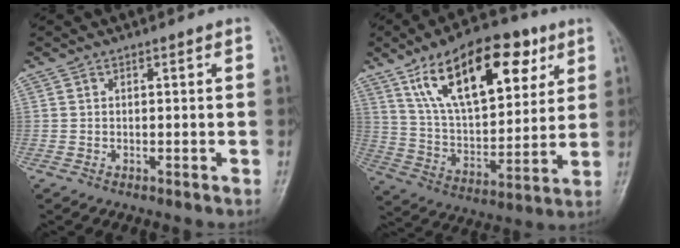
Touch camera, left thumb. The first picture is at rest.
{"total": 22.3, "force": [11.2, 10.8, 16.0], "torque": [-0.222, -0.032, 0.195]}